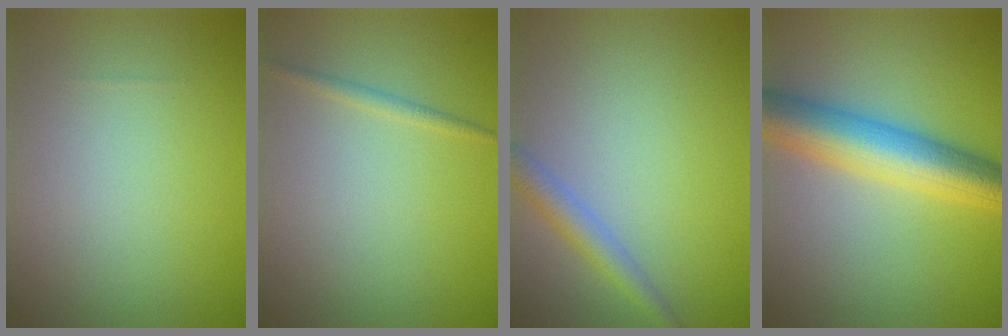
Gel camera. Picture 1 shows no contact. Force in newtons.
{"total": 0.9, "press": 0.9, "slide": 0.0}
{"total": 2.3, "press": 2.3, "slide": 0.1}
{"total": 7.7, "press": 7.7, "slide": 0.1}